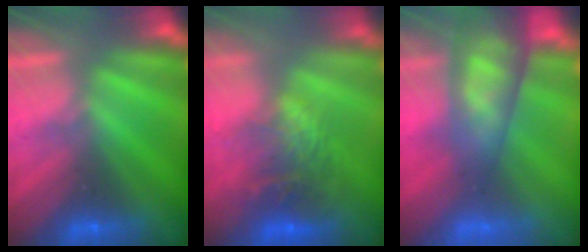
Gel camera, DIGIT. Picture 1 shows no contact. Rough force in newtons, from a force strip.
{"total": 11.0}
{"total": 7.9}